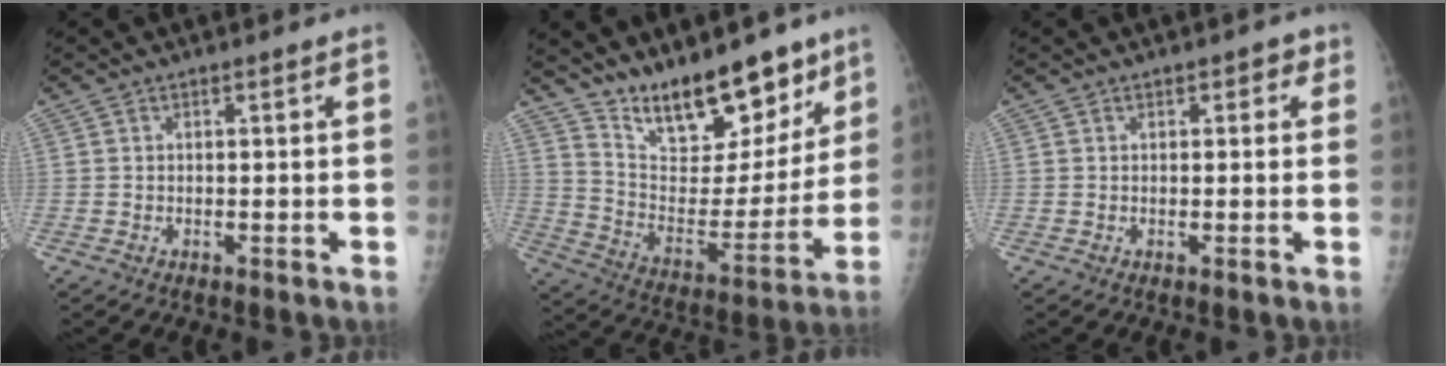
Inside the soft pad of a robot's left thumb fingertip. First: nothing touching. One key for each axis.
{"total": 19.2, "fx": 14.7, "fy": 7.7, "fz": 9.7, "tx": -0.095, "ty": -0.093, "tz": 0.250}
{"total": 1.8, "fx": 0.9, "fy": 1.2, "fz": 1.1, "tx": 0.008, "ty": 0.001, "tz": 0.006}